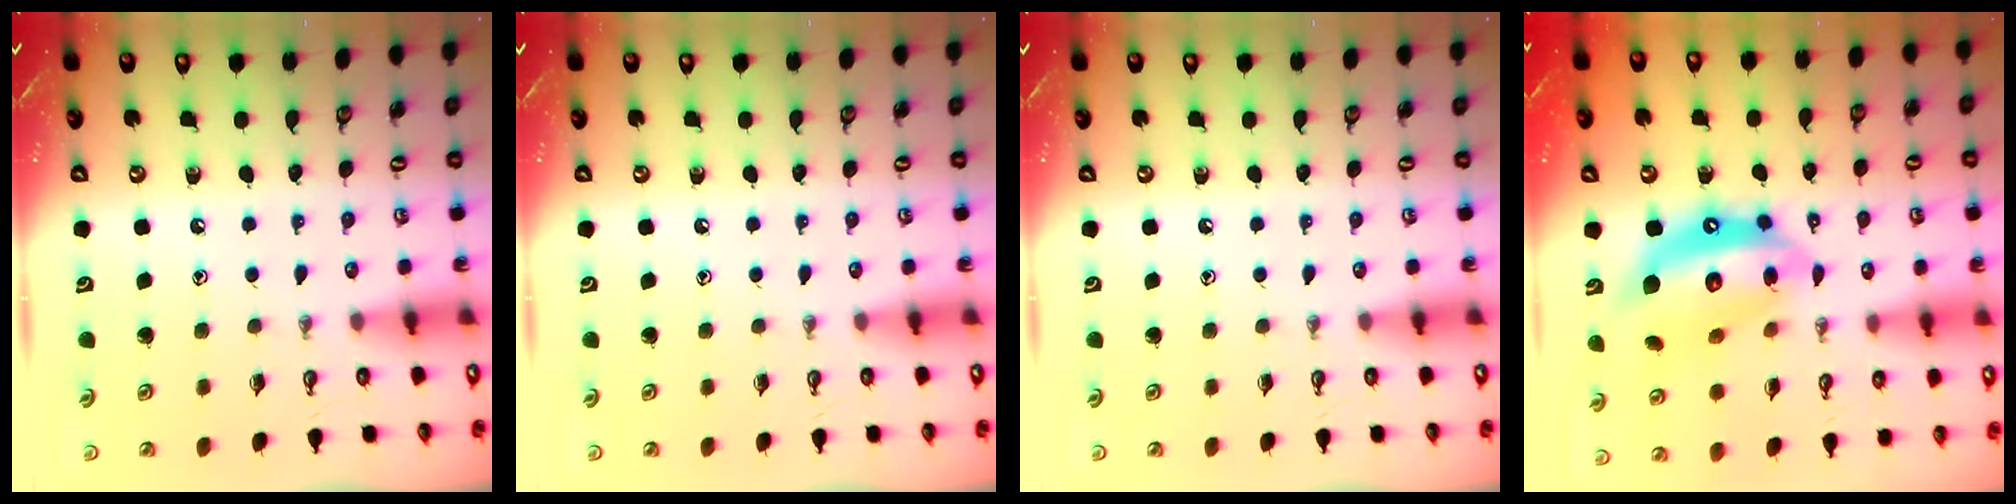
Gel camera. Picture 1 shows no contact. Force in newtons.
{"total": 0.0}
{"total": 0.0}
{"total": 16.6, "press": 16.6, "slide": 1.7}